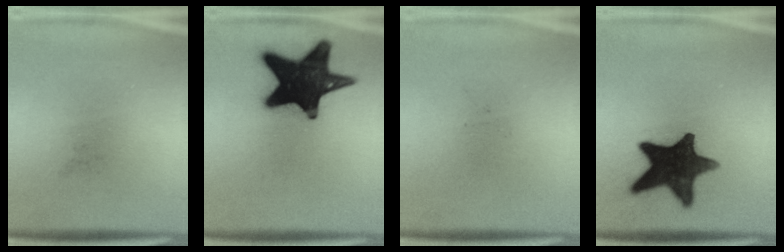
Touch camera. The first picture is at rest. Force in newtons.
{"total": 19.4}
{"total": 0.0}
{"total": 15.5}